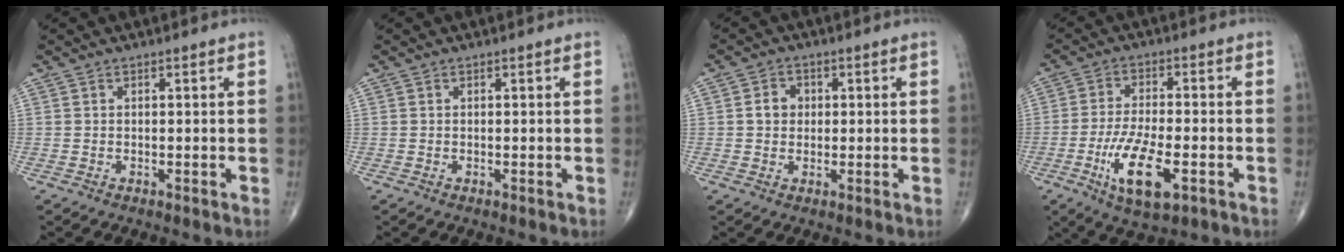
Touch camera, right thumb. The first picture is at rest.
{"total": 0.0}
{"total": 3.4, "force": [0.4, 3.0, 1.7], "torque": [-0.014, 0.007, 0.003]}
{"total": 11.3, "force": [-4.3, 4.0, 9.7], "torque": [-0.182, 0.002, -0.071]}